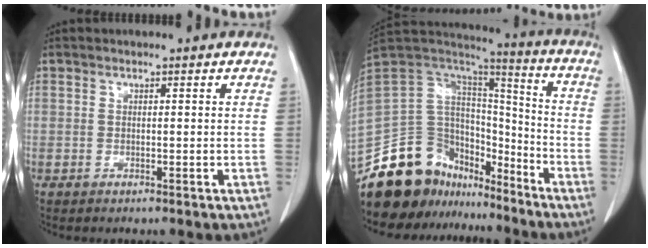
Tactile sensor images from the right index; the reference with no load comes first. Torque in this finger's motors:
{"motor_torque": [-0.80, -0.87, -0.66, -0.21]}